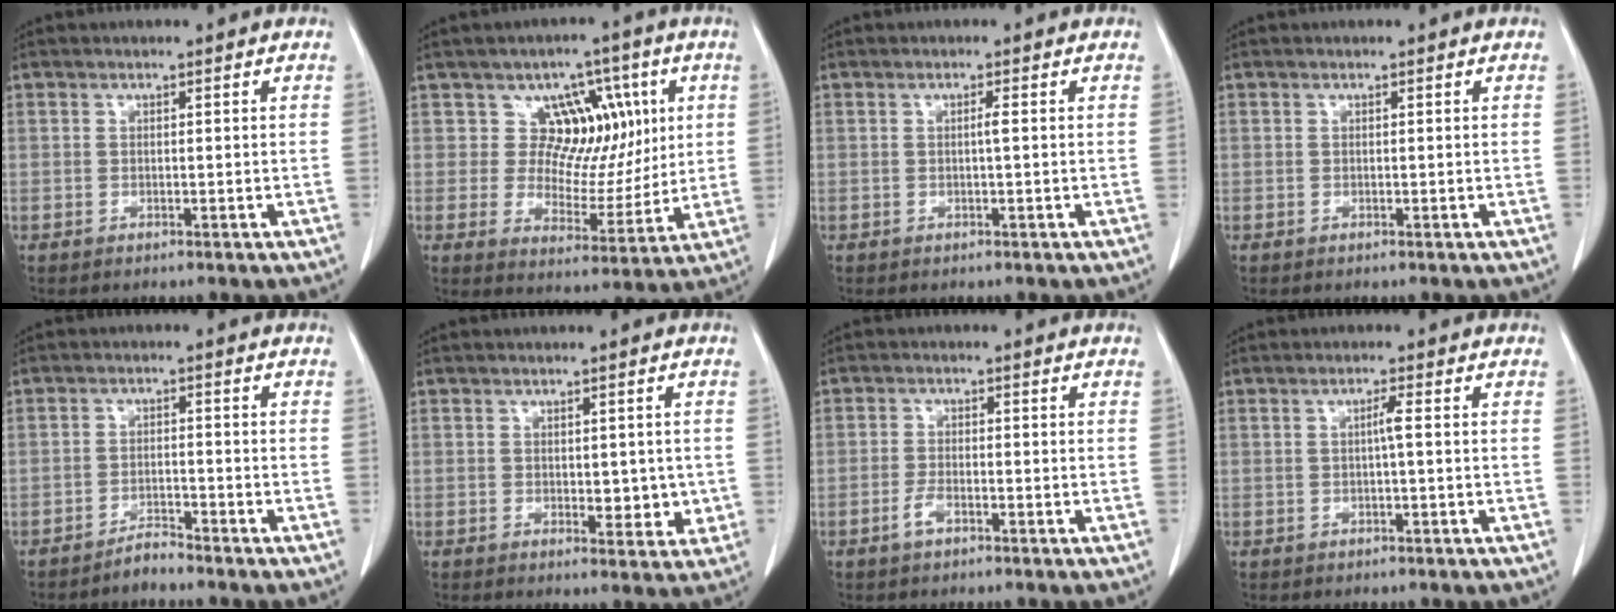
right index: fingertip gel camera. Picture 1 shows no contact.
{"total": 9.5, "force": [3.3, 7.2, 5.2], "torque": [-0.053, 0.021, 0.058]}
{"total": 0.8, "force": [0.0, -0.2, 0.8], "torque": [-0.013, 0.000, -0.002]}
{"total": 0.0}
{"total": 2.5, "force": [-2.4, 0.3, 0.5], "torque": [-0.004, -0.004, -0.042]}
{"total": 4.2, "force": [-0.2, 2.3, 3.5], "torque": [-0.036, -0.005, 0.004]}
{"total": 2.4, "force": [-1.5, 0.9, 1.7], "torque": [-0.036, 0.002, -0.029]}
{"total": 1.5, "force": [0.0, -0.2, 1.5], "torque": [-0.028, 0.002, 0.000]}